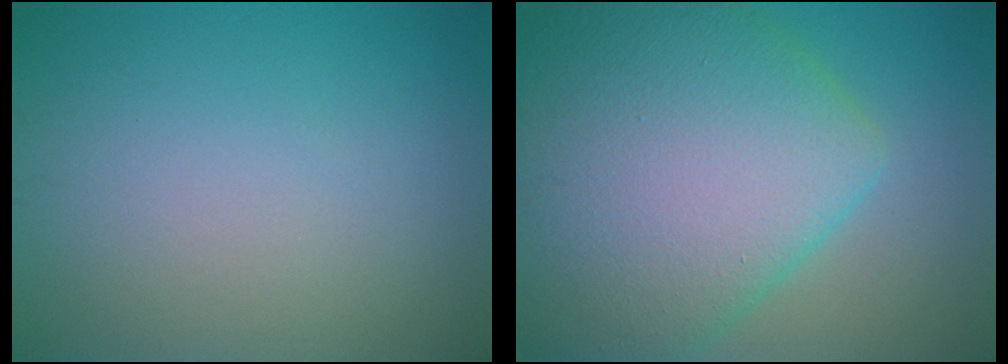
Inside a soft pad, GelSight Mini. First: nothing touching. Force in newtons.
{"total": 13.6, "press": 13.6, "slide": 0.5}